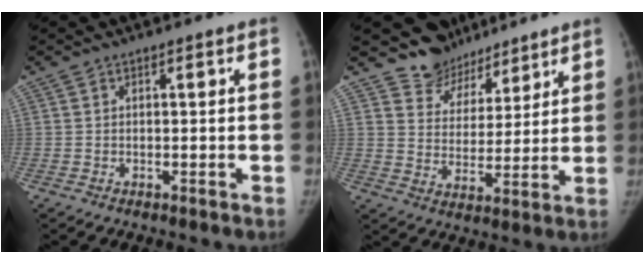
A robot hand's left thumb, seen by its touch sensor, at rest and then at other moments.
{"total": 8.8, "force": [7.4, 4.6, -0.7], "torque": [0.049, -0.068, 0.135]}